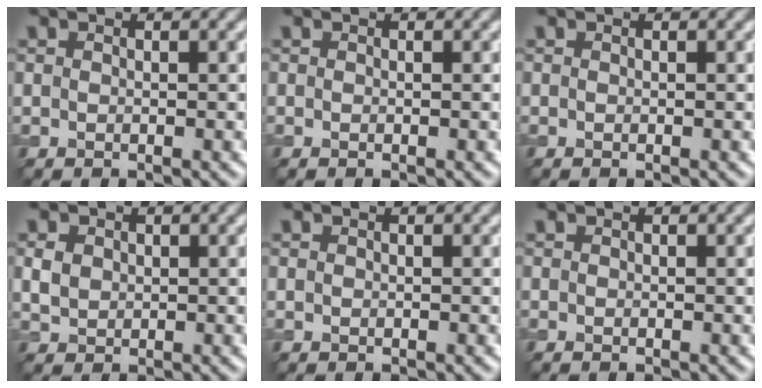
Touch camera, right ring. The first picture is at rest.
{"total": 0.0}
{"total": 0.0}
{"total": 1.9, "force": [0.4, 1.6, 0.9], "torque": [-0.019, -0.001, 0.009]}
{"total": 0.0}
{"total": 0.0}